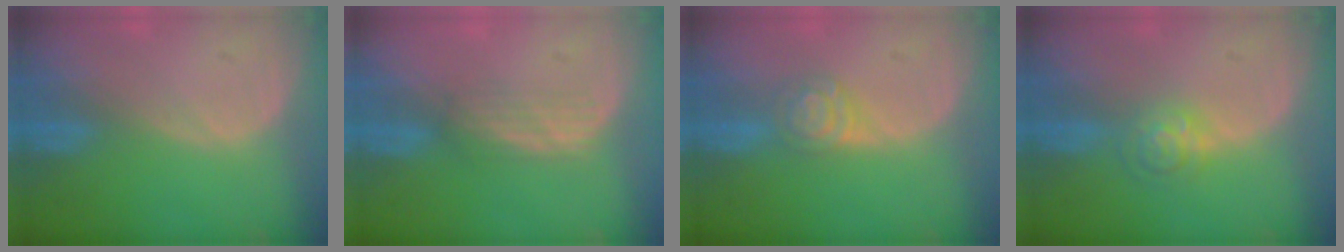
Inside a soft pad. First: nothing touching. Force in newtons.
{"total": 2.9, "press": 2.6, "slide": 1.4}
{"total": 4.3, "press": 3.9, "slide": 1.7}
{"total": 4.1, "press": 3.7, "slide": 1.7}